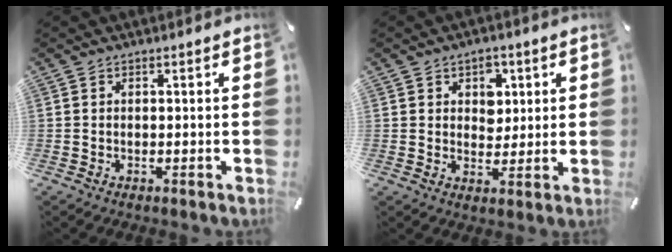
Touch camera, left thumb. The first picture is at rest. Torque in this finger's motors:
{"motor_torque": [0.80, 1.04, 0.41, -0.54, 0.00]}